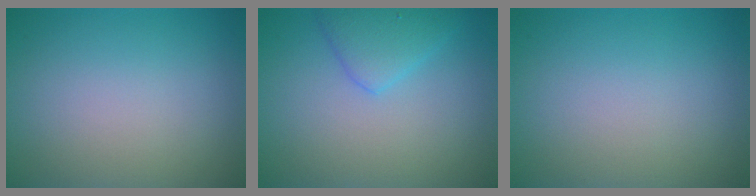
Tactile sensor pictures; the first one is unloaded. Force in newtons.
{"total": 2.8, "press": 2.8, "slide": 0.2}
{"total": 0.0}